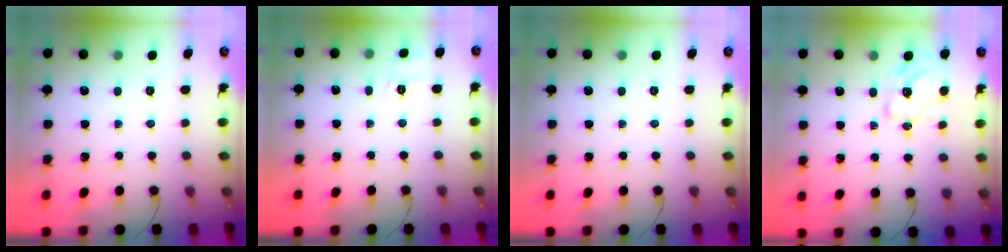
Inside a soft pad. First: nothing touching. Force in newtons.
{"total": 2.5, "press": 1.6, "slide": 1.9}
{"total": 0.0}
{"total": 2.3, "press": 2.3, "slide": 0.4}